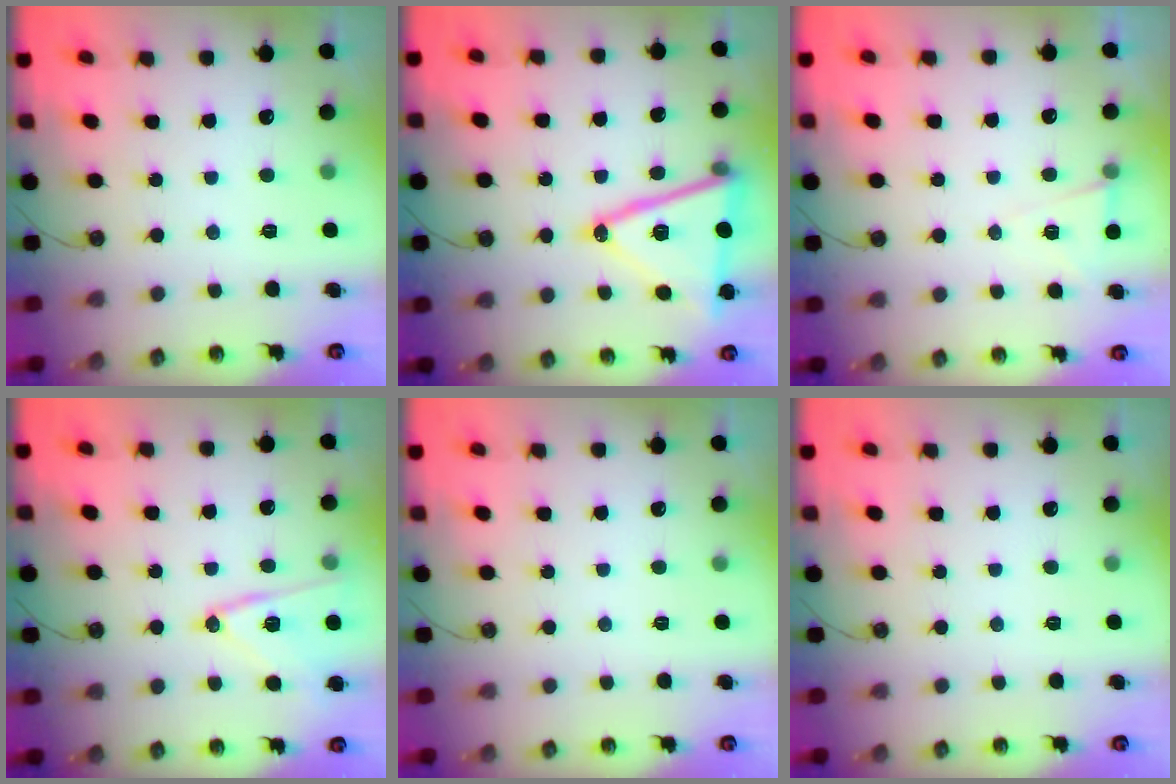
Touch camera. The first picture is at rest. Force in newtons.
{"total": 18.9, "press": 18.5, "slide": 3.5}
{"total": 6.2, "press": 4.3, "slide": 4.4}
{"total": 13.6, "press": 13.2, "slide": 3.0}
{"total": 0.0}
{"total": 0.0}